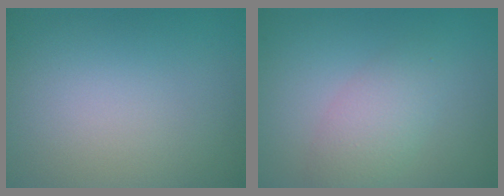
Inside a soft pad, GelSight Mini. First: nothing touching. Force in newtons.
{"total": 3.0, "press": 3.0, "slide": 0.1}